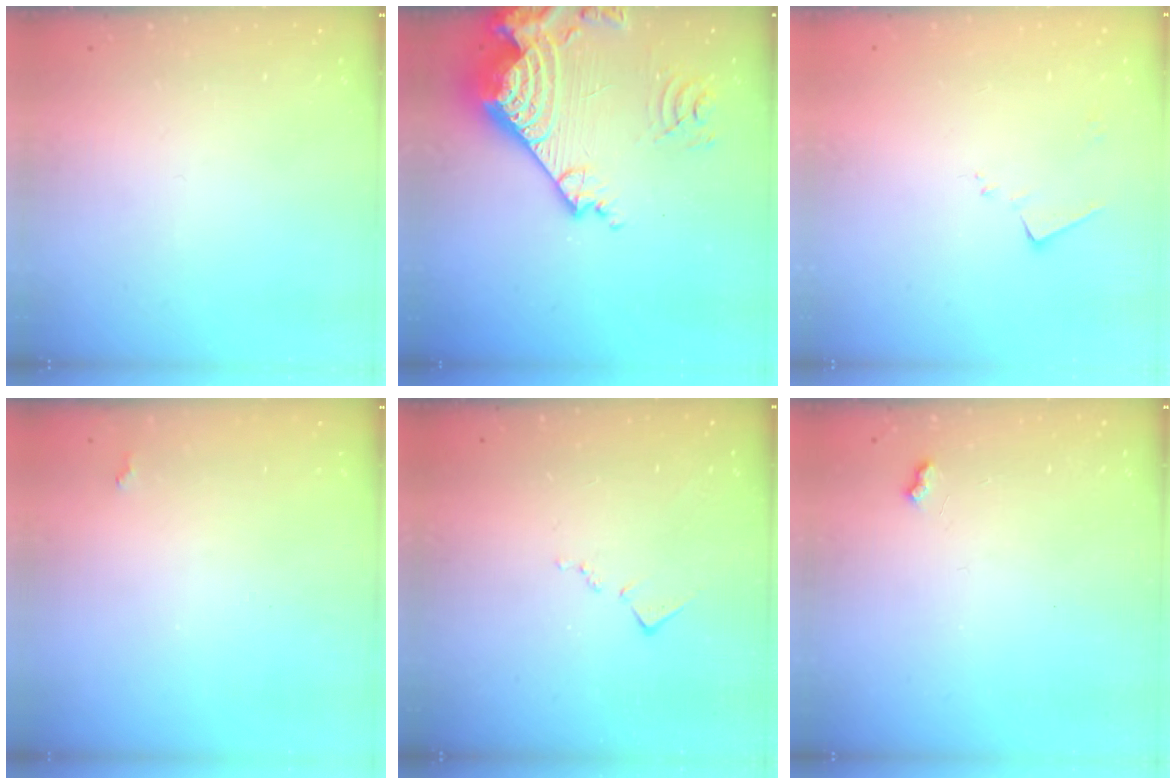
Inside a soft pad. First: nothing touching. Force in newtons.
{"total": 23.5, "press": 23.4, "slide": 2.7}
{"total": 8.0, "press": 8.0, "slide": 0.1}
{"total": 2.0, "press": 2.0, "slide": 0.5}
{"total": 8.0, "press": 8.0, "slide": 0.4}
{"total": 4.4, "press": 4.4, "slide": 0.6}